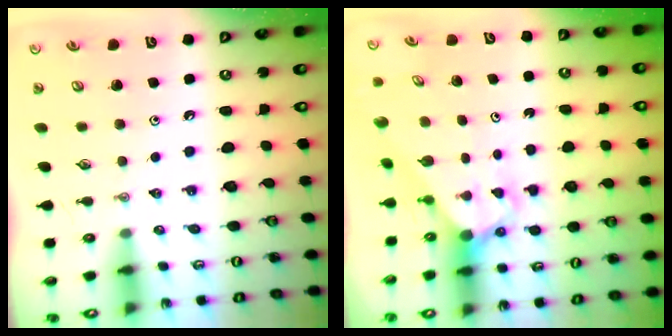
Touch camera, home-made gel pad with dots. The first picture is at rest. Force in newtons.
{"total": 3.1, "press": 3.1, "slide": 0.2}